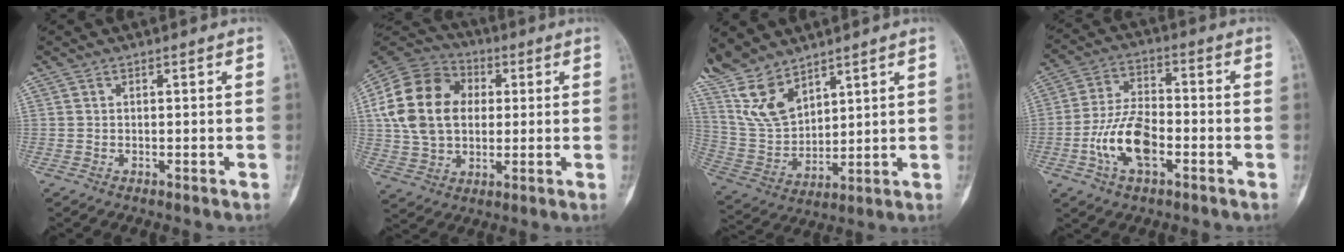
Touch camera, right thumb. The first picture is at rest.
{"total": 18.8, "force": [2.8, 13.8, 12.5], "torque": [-0.218, 0.020, 0.047]}
{"total": 12.0, "force": [9.5, 4.9, 5.6], "torque": [-0.105, -0.040, 0.211]}
{"total": 11.3, "force": [-3.7, 5.8, 9.0], "torque": [-0.169, 0.024, -0.074]}